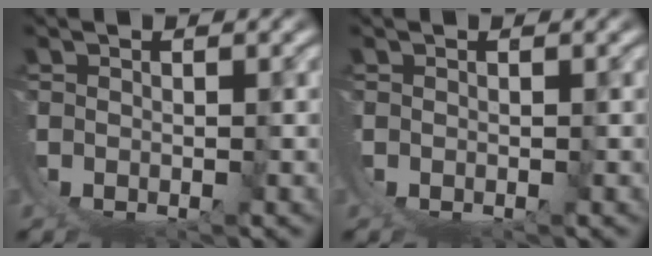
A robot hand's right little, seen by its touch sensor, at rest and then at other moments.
{"total": 0.0}